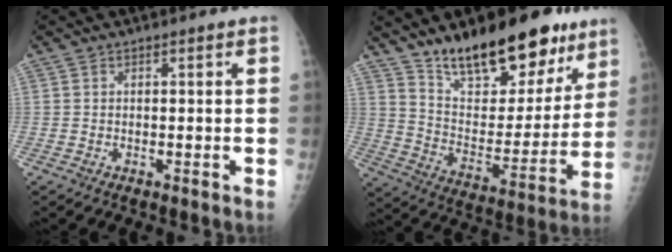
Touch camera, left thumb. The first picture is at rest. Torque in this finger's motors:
{"motor_torque": [0.59, 0.43, 1.40, -1.38, 0.12]}